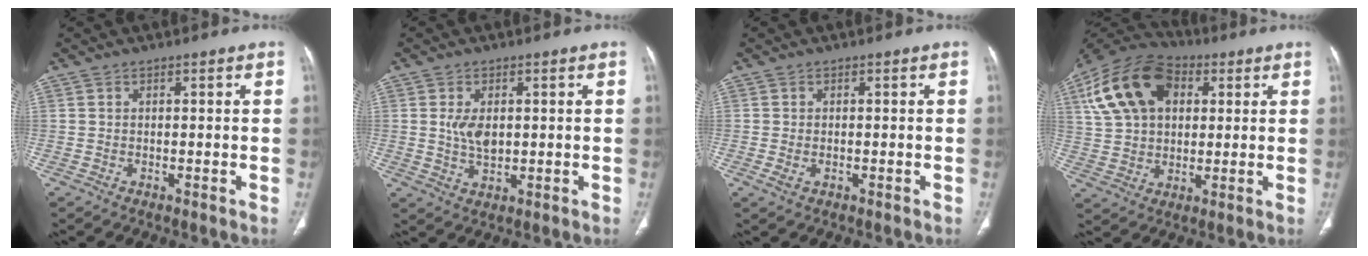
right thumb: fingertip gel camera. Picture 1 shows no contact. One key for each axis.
{"total": 5.0, "fx": 0.6, "fy": 3.0, "fz": 4.0, "tx": -0.073, "ty": -0.008, "tz": 0.018}
{"total": 1.8, "fx": -0.5, "fy": 1.1, "fz": 1.3, "tx": -0.033, "ty": 0.004, "tz": -0.005}
{"total": 18.5, "fx": 5.8, "fy": 12.4, "fz": 12.4, "tx": -0.222, "ty": 0.013, "tz": 0.099}